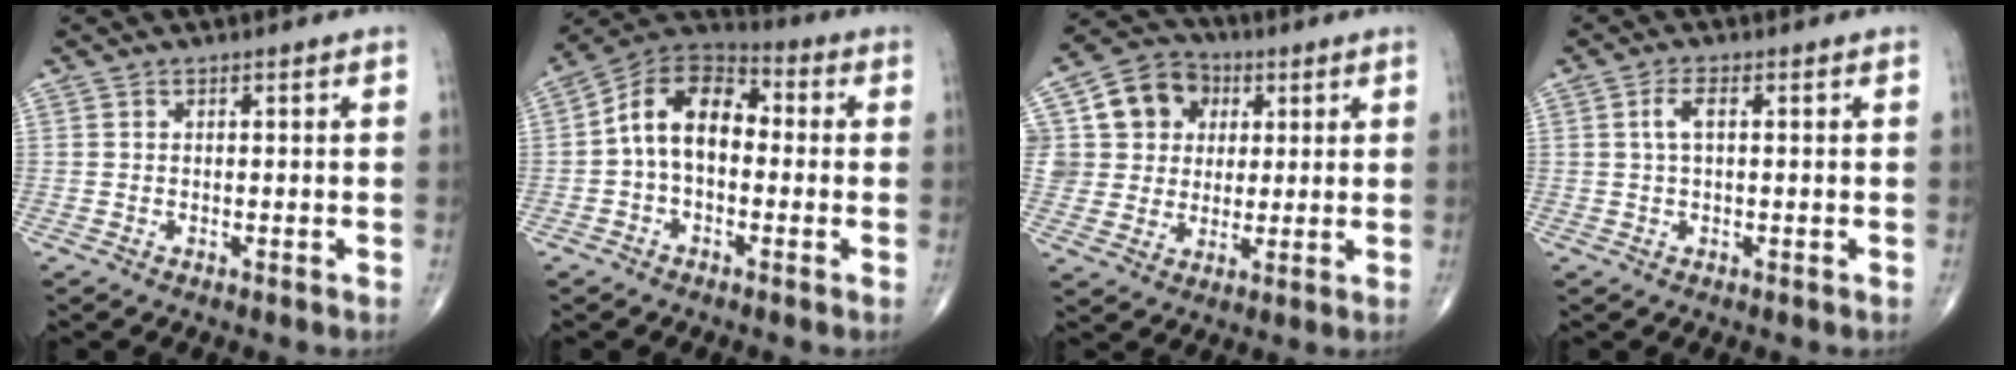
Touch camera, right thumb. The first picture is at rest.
{"total": 12.5, "force": [-0.2, 8.1, 9.4], "torque": [-0.140, 0.039, -0.020]}
{"total": 12.7, "force": [3.7, 11.2, 4.6], "torque": [-0.047, 0.009, 0.062]}
{"total": 3.0, "force": [0.6, 1.2, 2.7], "torque": [-0.061, 0.009, 0.012]}